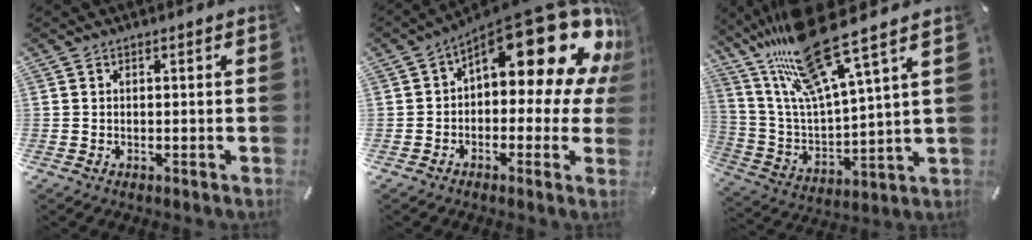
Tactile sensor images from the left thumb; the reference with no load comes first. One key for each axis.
{"total": 21.6, "fx": 10.9, "fy": 9.2, "fz": 16.3, "tx": -0.218, "ty": -0.083, "tz": 0.185}
{"total": 21.2, "fx": 14.8, "fy": 5.6, "fz": 14.1, "tx": -0.301, "ty": -0.094, "tz": 0.243}